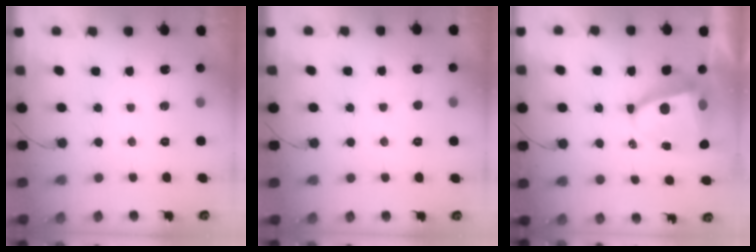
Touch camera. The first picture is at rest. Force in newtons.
{"total": 2.3, "press": 2.3, "slide": 0.3}
{"total": 6.9, "press": 6.9, "slide": 0.9}